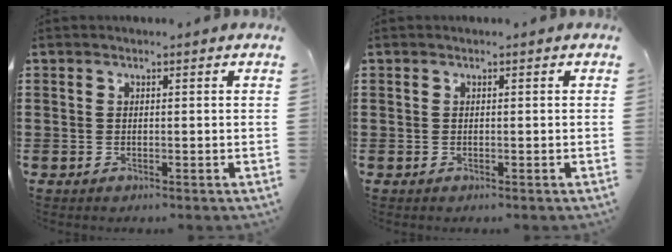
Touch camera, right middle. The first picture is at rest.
{"total": 0.0}